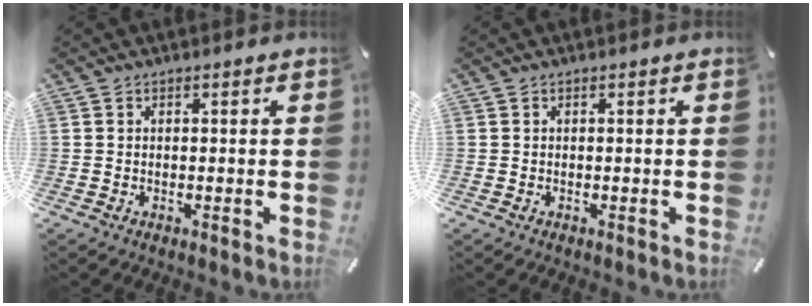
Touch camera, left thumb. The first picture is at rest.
{"total": 0.0}